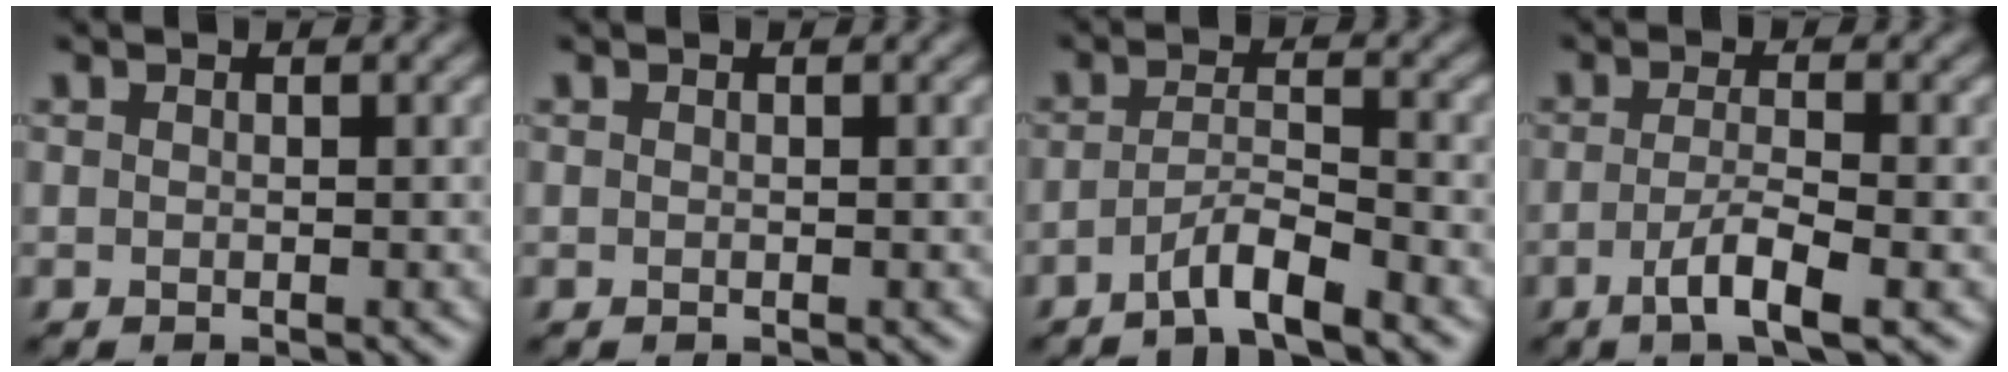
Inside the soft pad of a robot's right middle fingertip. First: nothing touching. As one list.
[{"total": 0.0}, {"total": 3.3, "force": [-2.3, 0.4, 2.3], "torque": [-0.039, 0.007, -0.051]}, {"total": 3.8, "force": [-1.5, 0.7, 3.4], "torque": [-0.065, -0.002, -0.031]}]